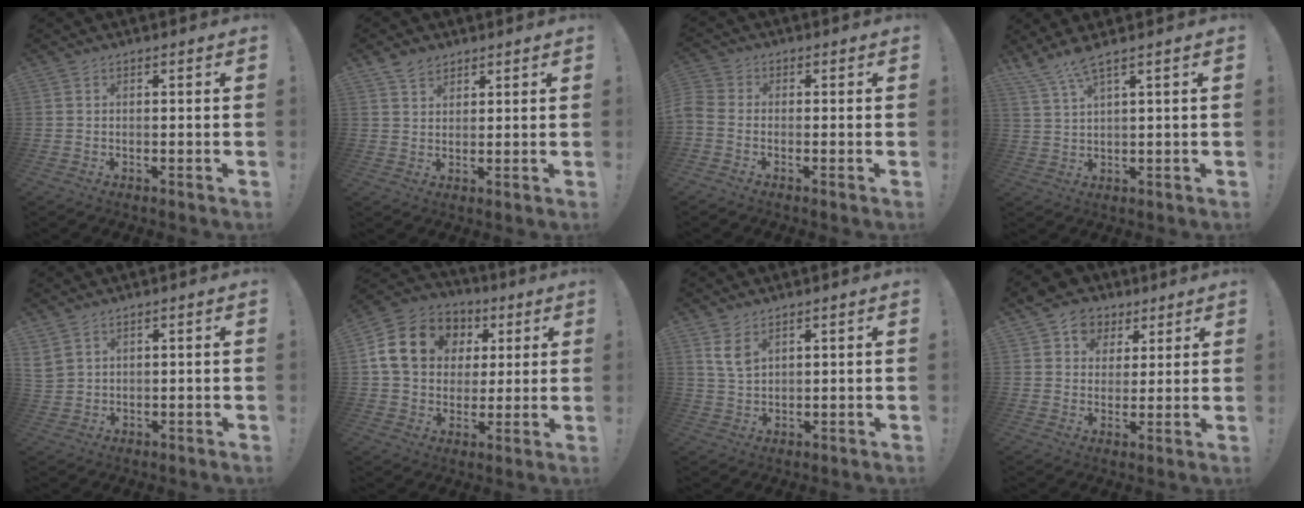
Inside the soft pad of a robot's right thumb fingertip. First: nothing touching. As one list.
[{"total": 4.7, "force": [3.4, 3.0, 1.3], "torque": [-0.018, -0.013, 0.063]}, {"total": 3.3, "force": [-1.3, 2.1, 2.2], "torque": [-0.050, -0.001, -0.023]}, {"total": 5.0, "force": [3.8, 0.0, 3.3], "torque": [-0.071, -0.015, 0.067]}, {"total": 3.7, "force": [2.6, 2.1, 1.6], "torque": [-0.036, -0.015, 0.050]}, {"total": 17.8, "force": [5.2, 14.3, 9.2], "torque": [-0.149, -0.003, 0.113]}, {"total": 6.1, "force": [3.4, 3.6, 3.5], "torque": [-0.055, -0.017, 0.064]}, {"total": 10.0, "force": [5.3, 8.1, 2.4], "torque": [-0.043, -0.025, 0.106]}]